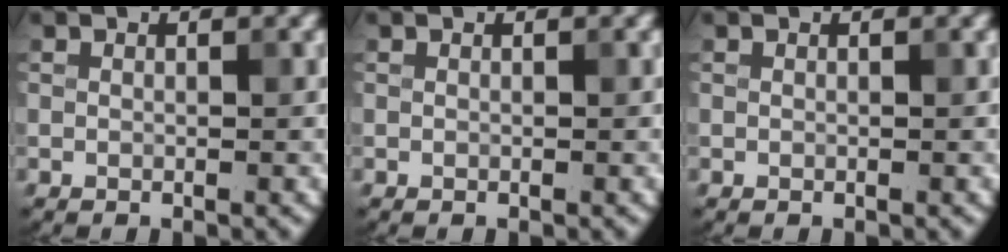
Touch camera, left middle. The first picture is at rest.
{"total": 0.0}
{"total": 0.0}